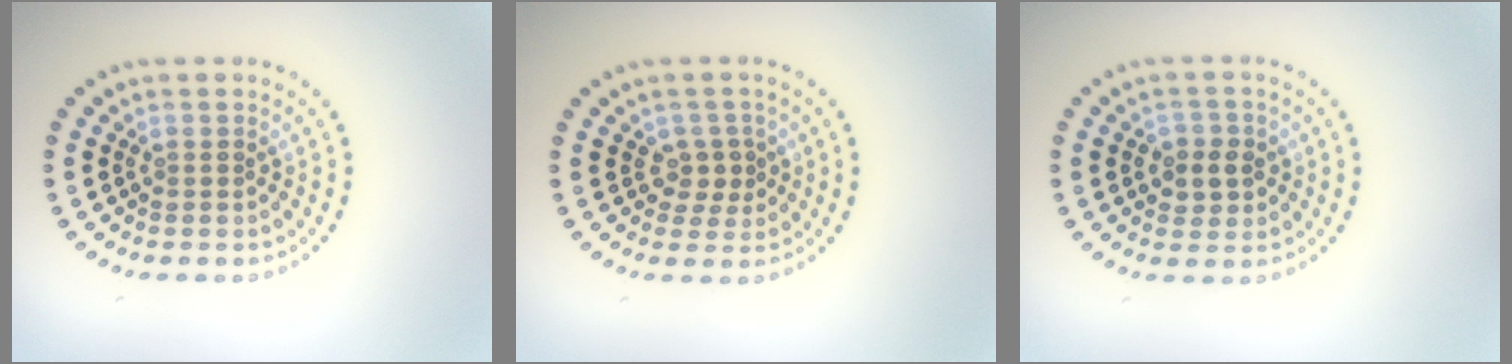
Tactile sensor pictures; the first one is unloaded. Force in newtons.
{"total": 1.8, "press": 1.5, "slide": 1.0}
{"total": 2.3, "press": 2.2, "slide": 0.7}